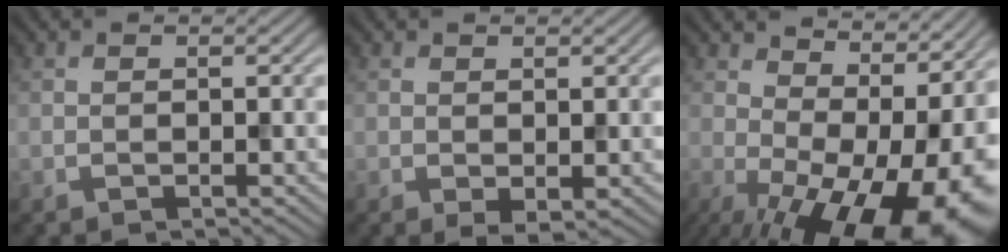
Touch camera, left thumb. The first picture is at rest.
{"total": 1.5, "force": [-0.1, 0.8, 1.3], "torque": [-0.021, -0.007, 0.003]}
{"total": 18.1, "force": [-1.5, 9.1, 15.6], "torque": [-0.182, -0.013, 0.009]}